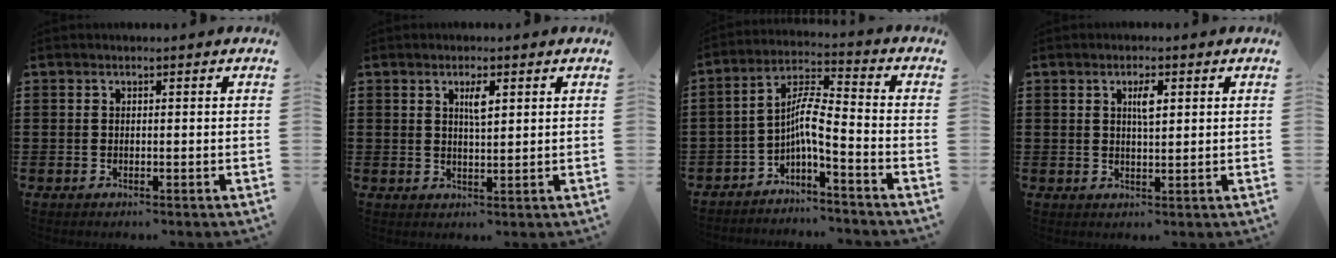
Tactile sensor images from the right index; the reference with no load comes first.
{"total": 2.8, "force": [1.2, 0.7, 2.4], "torque": [-0.043, 0.001, 0.016]}
{"total": 6.0, "force": [-2.9, 0.6, 5.2], "torque": [-0.106, -0.010, -0.064]}
{"total": 3.0, "force": [1.0, 0.9, 2.7], "torque": [-0.047, 0.003, 0.012]}